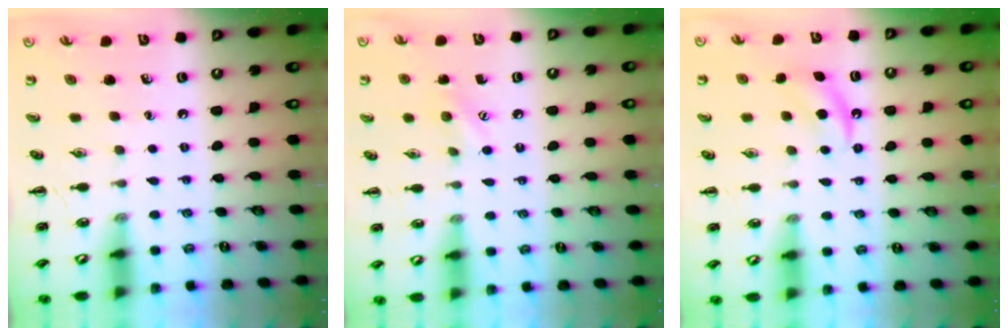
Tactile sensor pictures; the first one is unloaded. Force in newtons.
{"total": 7.1, "press": 6.9, "slide": 1.7}
{"total": 5.7, "press": 5.5, "slide": 1.5}